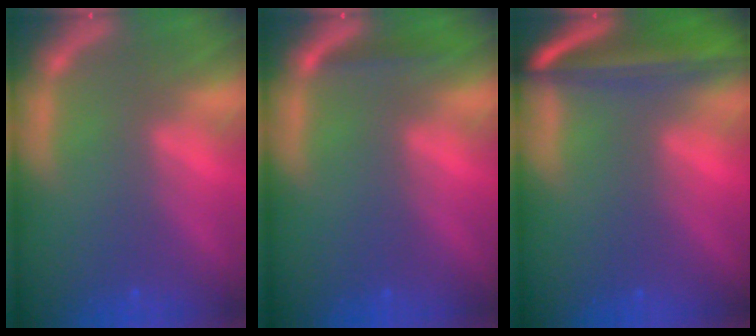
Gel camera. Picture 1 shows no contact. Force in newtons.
{"total": 1.4}
{"total": 9.2}